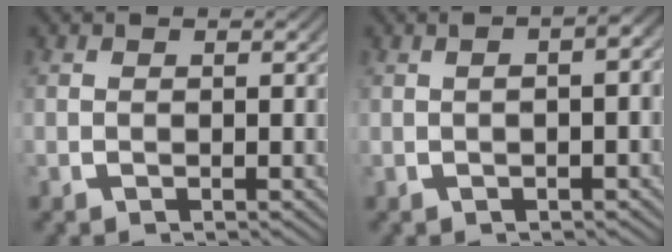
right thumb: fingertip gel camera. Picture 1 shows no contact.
{"total": 3.2, "force": [0.2, 1.0, 3.0], "torque": [-0.033, 0.018, 0.000]}